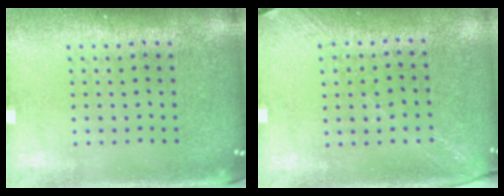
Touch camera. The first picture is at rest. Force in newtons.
{"total": 1.3, "press": 1.1, "slide": 0.7}